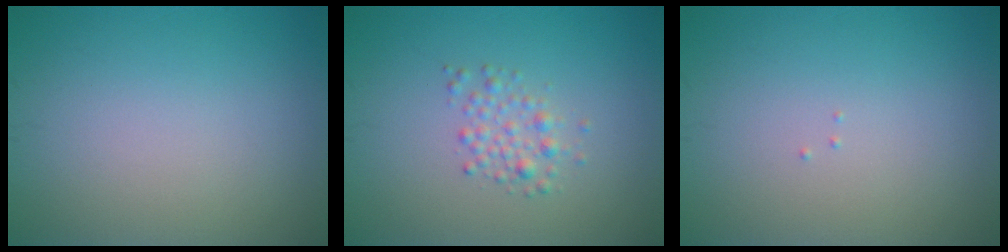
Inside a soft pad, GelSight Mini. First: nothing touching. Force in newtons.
{"total": 1.8, "press": 1.8, "slide": 0.0}
{"total": 0.0}